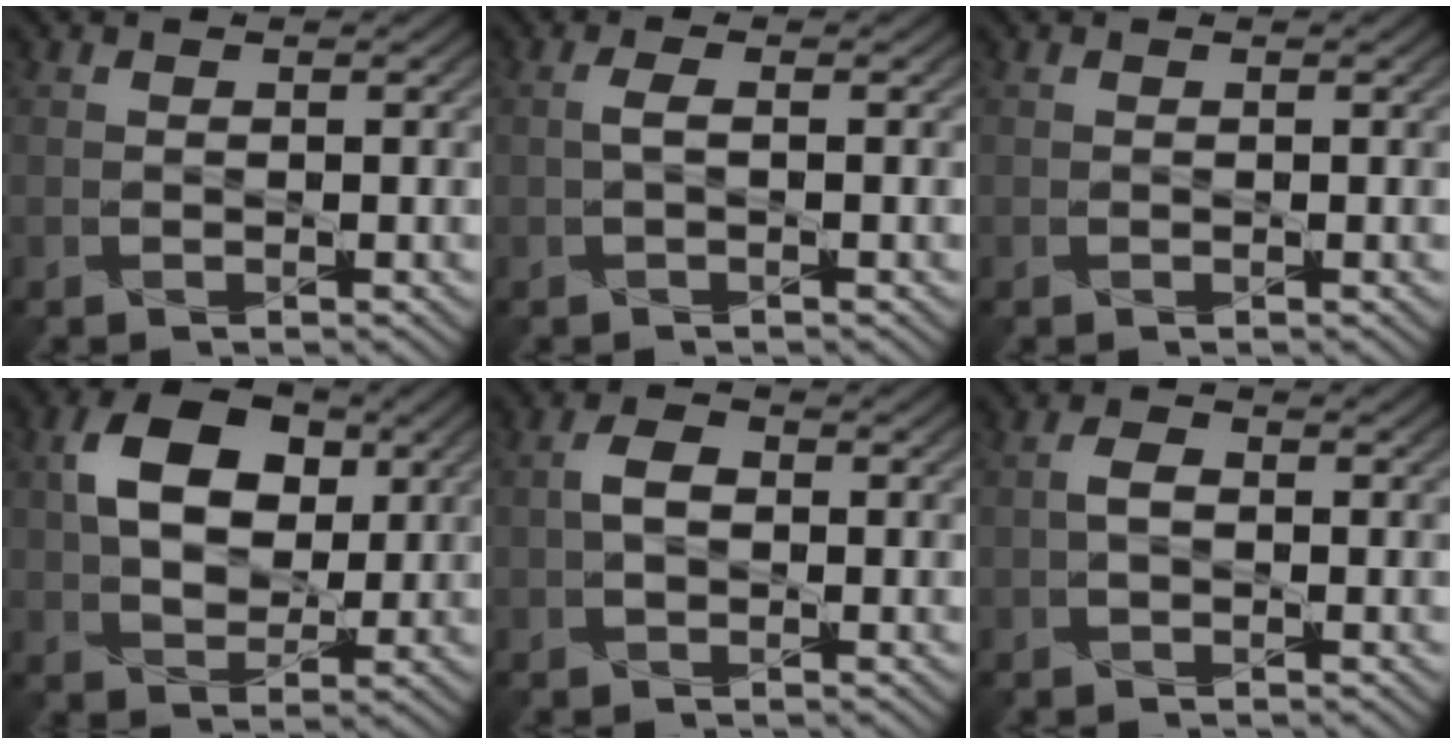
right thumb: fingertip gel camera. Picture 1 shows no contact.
{"total": 1.2, "force": [0.1, 0.4, 1.1], "torque": [-0.024, 0.006, -0.003]}
{"total": 0.0}
{"total": 8.2, "force": [2.3, 5.7, 5.5], "torque": [-0.109, 0.009, 0.038]}
{"total": 2.4, "force": [-0.1, 1.6, 1.8], "torque": [-0.038, 0.004, -0.004]}
{"total": 1.4, "force": [-0.2, 0.9, 1.1], "torque": [-0.025, 0.006, -0.006]}